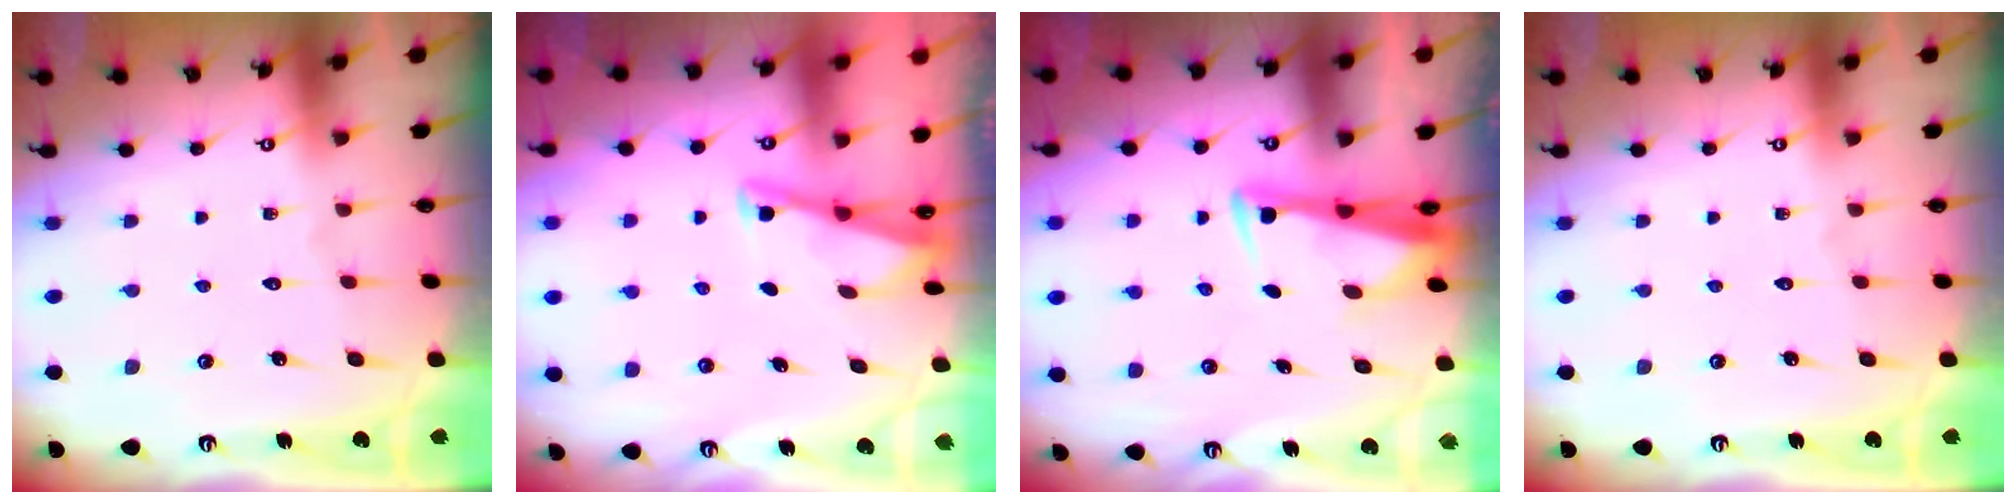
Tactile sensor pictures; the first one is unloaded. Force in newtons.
{"total": 2.9, "press": 2.9, "slide": 0.2}
{"total": 3.6, "press": 3.5, "slide": 0.9}
{"total": 0.0}